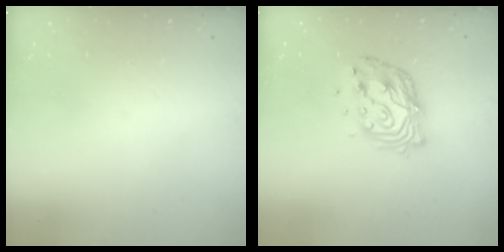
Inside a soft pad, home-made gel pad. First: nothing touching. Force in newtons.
{"total": 12.5, "press": 12.5, "slide": 1.1}